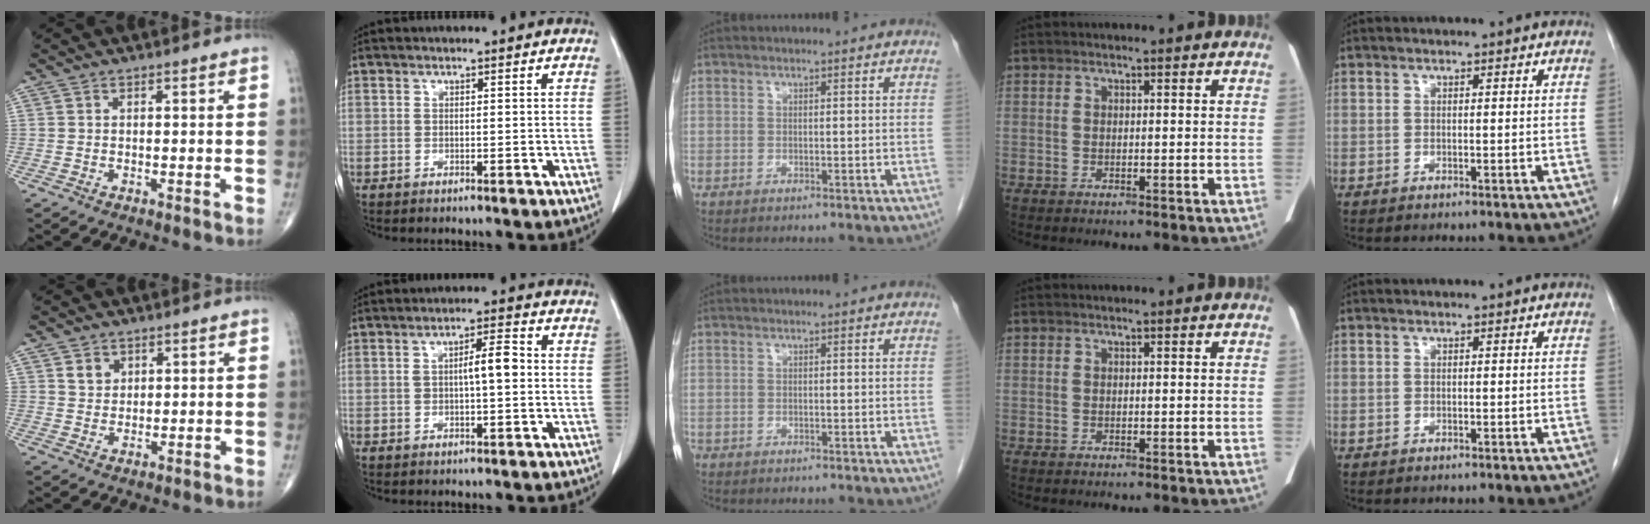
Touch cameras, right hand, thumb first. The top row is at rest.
{"thumb": {"total": 3.1, "force": [1.5, 2.5, 1.1], "torque": [-0.003, -0.011, 0.028]}, "index": {"total": 4.3, "force": [0.3, 1.0, 4.2], "torque": [-0.070, 0.014, 0.006]}, "middle": {"total": 3.3, "force": [-2.9, 1.2, 1.0], "torque": [-0.015, -0.005, -0.040]}}